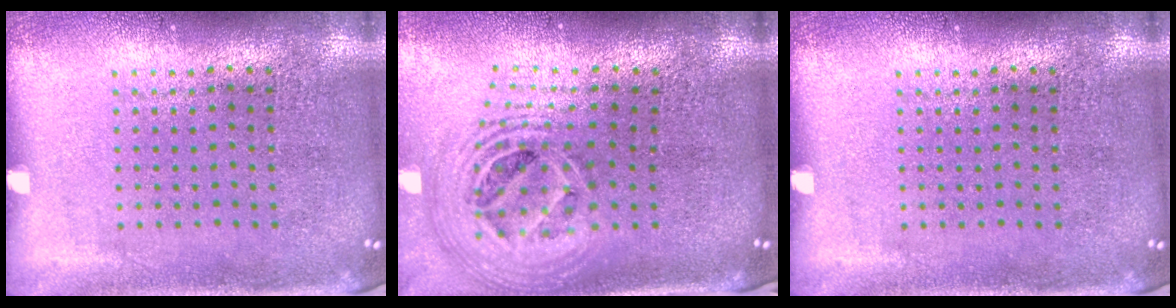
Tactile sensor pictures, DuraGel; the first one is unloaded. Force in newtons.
{"total": 2.5, "press": 1.8, "slide": 1.7}
{"total": 0.0}